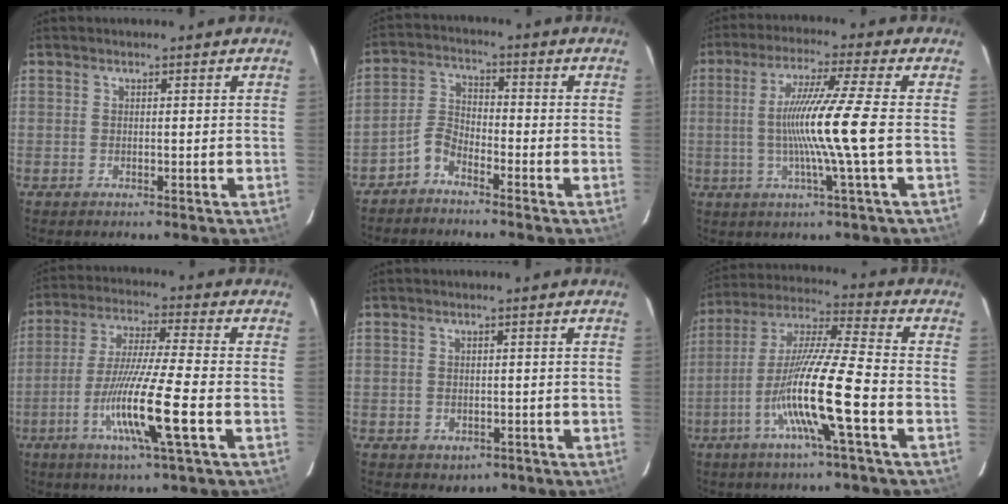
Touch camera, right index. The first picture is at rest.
{"total": 3.8, "force": [-3.1, 1.4, 1.7], "torque": [-0.039, -0.001, -0.068]}
{"total": 11.1, "force": [-0.9, -2.2, 10.9], "torque": [-0.207, -0.008, -0.018]}
{"total": 12.8, "force": [-4.3, -0.6, 12.0], "torque": [-0.233, -0.020, -0.083]}
{"total": 1.8, "force": [-0.9, 1.4, 0.7], "torque": [-0.010, 0.002, -0.001]}
{"total": 14.6, "force": [-4.9, -0.7, 13.7], "torque": [-0.268, -0.005, -0.096]}